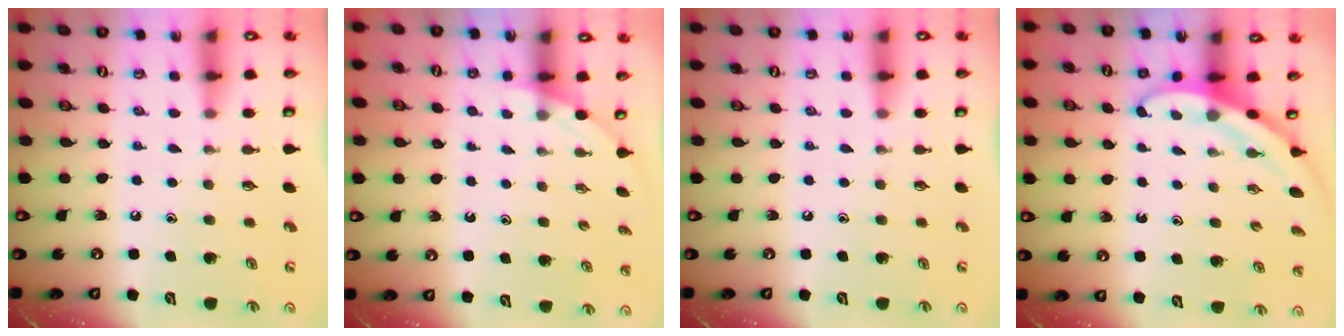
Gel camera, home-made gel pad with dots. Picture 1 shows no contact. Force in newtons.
{"total": 0.9, "press": 0.9, "slide": 0.2}
{"total": 0.0}
{"total": 3.1, "press": 3.1, "slide": 0.1}